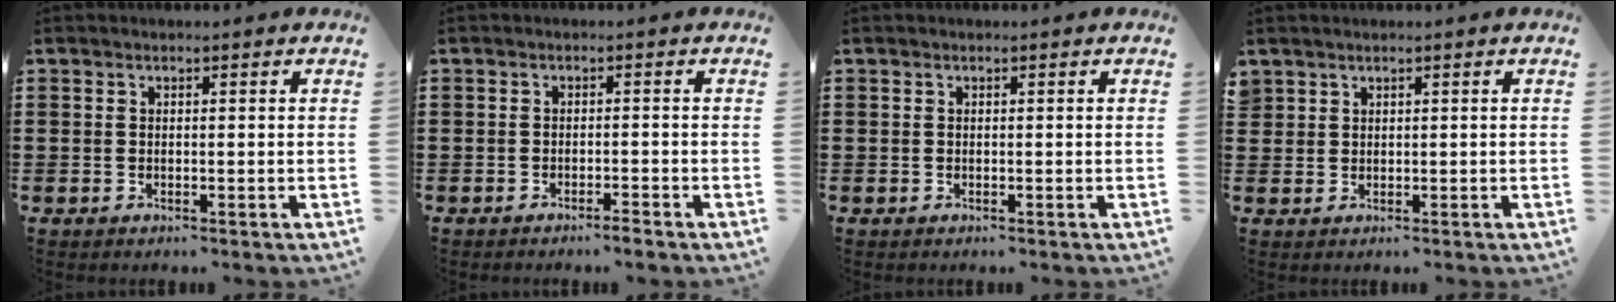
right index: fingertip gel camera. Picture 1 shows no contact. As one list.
[{"total": 1.6, "force": [-1.4, 0.0, 0.6], "torque": [-0.012, 0.000, -0.028]}, {"total": 0.0}, {"total": 1.4, "force": [1.1, 0.8, 0.0], "torque": [-0.002, 0.001, 0.023]}]